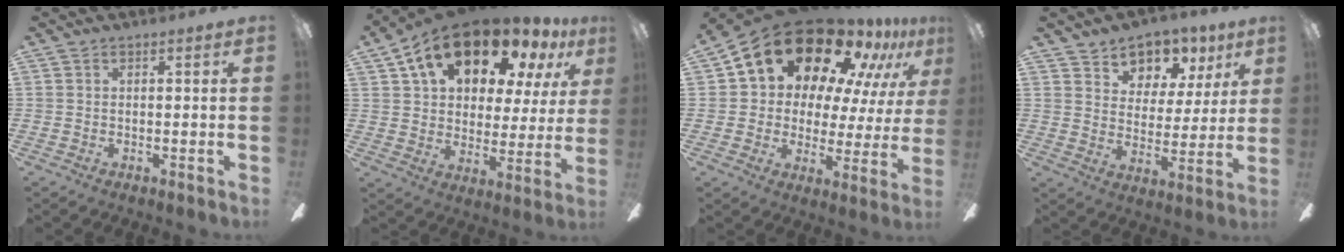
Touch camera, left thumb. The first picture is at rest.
{"total": 18.3, "force": [13.1, 9.1, 9.1], "torque": [-0.169, -0.070, 0.229]}
{"total": 21.1, "force": [15.1, 11.3, 9.4], "torque": [-0.152, -0.106, 0.269]}
{"total": 8.9, "force": [6.6, 5.7, 1.7], "torque": [-0.017, -0.057, 0.121]}